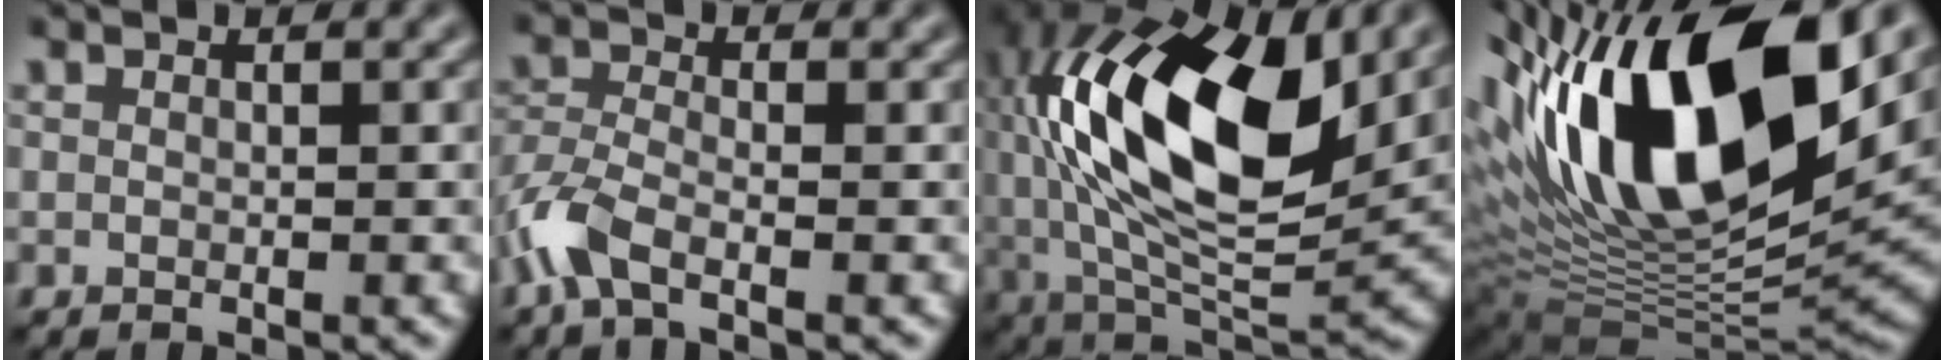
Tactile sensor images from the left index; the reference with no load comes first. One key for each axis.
{"total": 3.7, "fx": -2.4, "fy": 1.1, "fz": 2.6, "tx": -0.068, "ty": -0.004, "tz": -0.065}
{"total": 15.8, "fx": 4.1, "fy": 7.2, "fz": 13.5, "tx": -0.247, "ty": 0.010, "tz": 0.065}
{"total": 17.6, "fx": 5.0, "fy": 7.5, "fz": 15.1, "tx": -0.263, "ty": 0.011, "tz": 0.075}